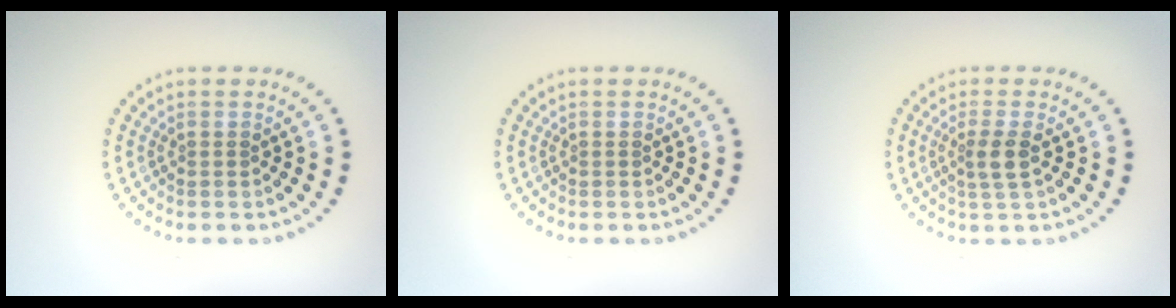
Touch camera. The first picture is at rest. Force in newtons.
{"total": 0.0}
{"total": 1.9, "press": 1.6, "slide": 1.0}